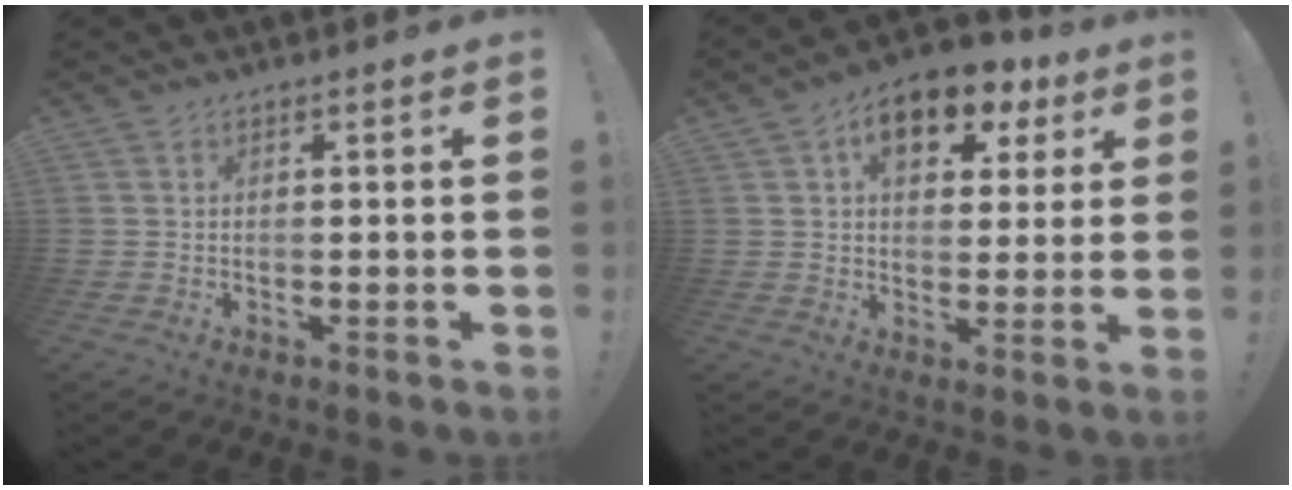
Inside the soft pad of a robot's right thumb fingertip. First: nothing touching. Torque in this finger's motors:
{"motor_torque": [0.61, 2.88, 0.49, -0.14, 0.06]}